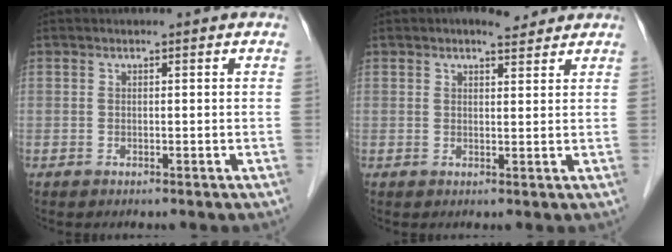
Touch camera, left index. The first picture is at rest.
{"total": 3.1, "force": [2.6, 1.1, 1.3], "torque": [-0.023, 0.008, 0.036]}